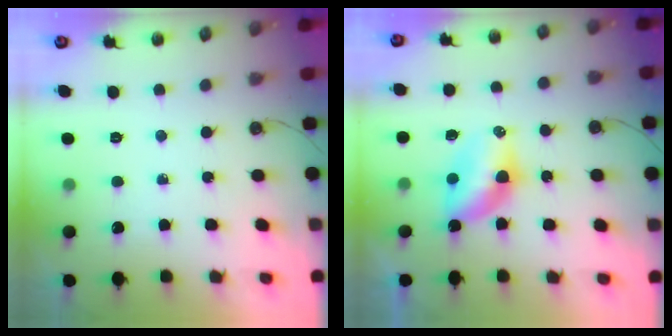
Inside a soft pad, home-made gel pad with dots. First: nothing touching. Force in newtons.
{"total": 7.6, "press": 7.6, "slide": 0.5}